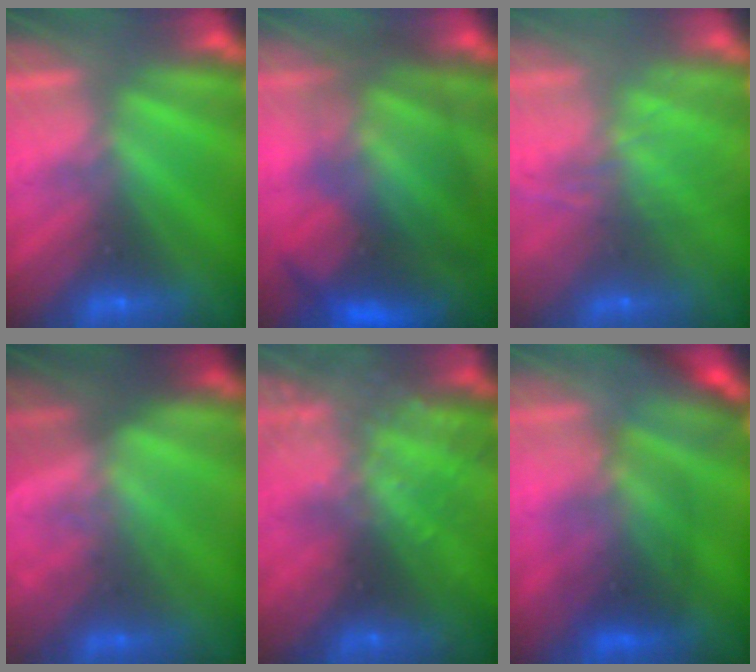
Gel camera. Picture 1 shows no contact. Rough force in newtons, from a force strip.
{"total": 9.9}
{"total": 7.4}
{"total": 1.4}
{"total": 6.5}
{"total": 2.6}